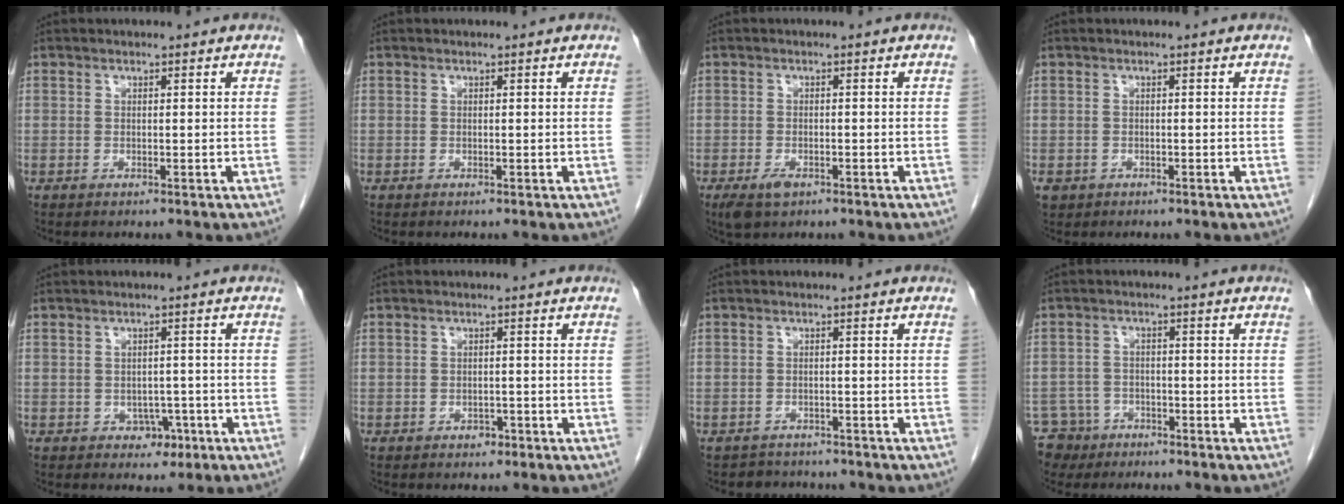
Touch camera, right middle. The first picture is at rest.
{"total": 0.0}
{"total": 3.2, "force": [-1.8, 1.6, 2.2], "torque": [-0.046, -0.006, -0.024]}
{"total": 1.8, "force": [-0.9, 1.5, 0.4], "torque": [-0.009, 0.003, -0.012]}
{"total": 2.9, "force": [-1.3, 2.2, 1.3], "torque": [-0.008, 0.007, -0.010]}
{"total": 1.3, "force": [-0.8, 0.9, 0.5], "torque": [-0.008, 0.003, -0.010]}
{"total": 3.5, "force": [-3.2, 1.5, -0.2], "torque": [0.002, 0.003, -0.047]}
{"total": 5.3, "force": [-3.9, 3.6, -0.4], "torque": [0.007, 0.004, -0.068]}